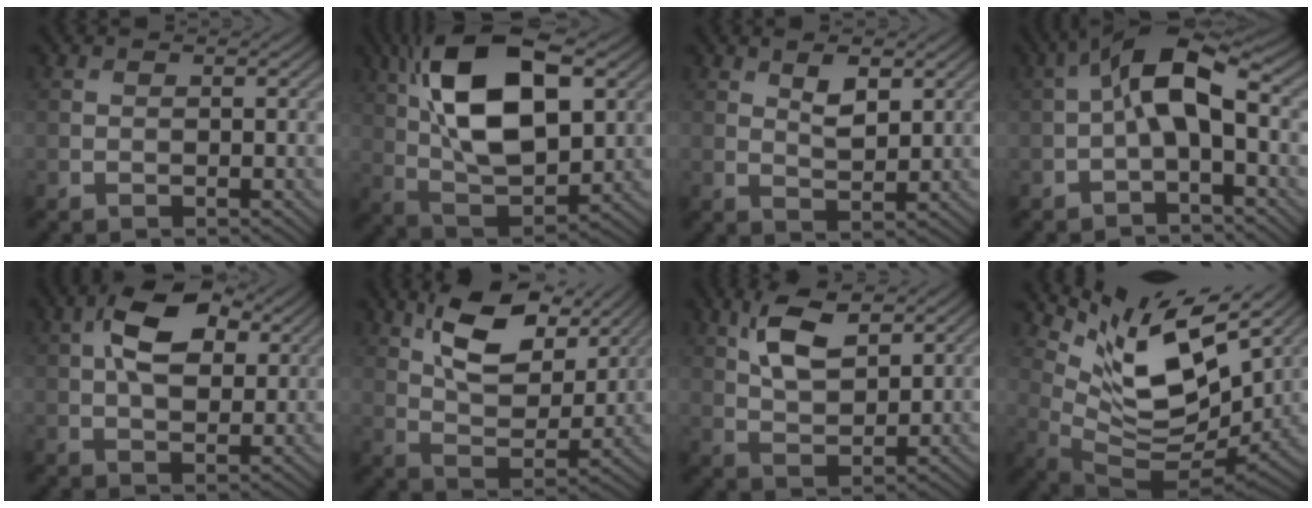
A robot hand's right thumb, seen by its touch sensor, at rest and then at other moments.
{"total": 16.9, "force": [5.4, 8.3, 13.8], "torque": [-0.274, 0.027, 0.085]}
{"total": 3.8, "force": [1.9, 1.7, 2.9], "torque": [-0.060, -0.003, 0.037]}
{"total": 7.7, "force": [-0.1, 3.0, 7.1], "torque": [-0.134, 0.023, -0.011]}
{"total": 9.1, "force": [2.9, 5.0, 7.1], "torque": [-0.136, 0.014, 0.043]}
{"total": 12.1, "force": [6.7, 5.5, 8.4], "torque": [-0.163, -0.002, 0.121]}
{"total": 7.4, "force": [3.7, 3.1, 5.6], "torque": [-0.123, 0.004, 0.074]}
{"total": 13.4, "force": [7.6, 4.7, 9.9], "torque": [-0.199, -0.001, 0.157]}